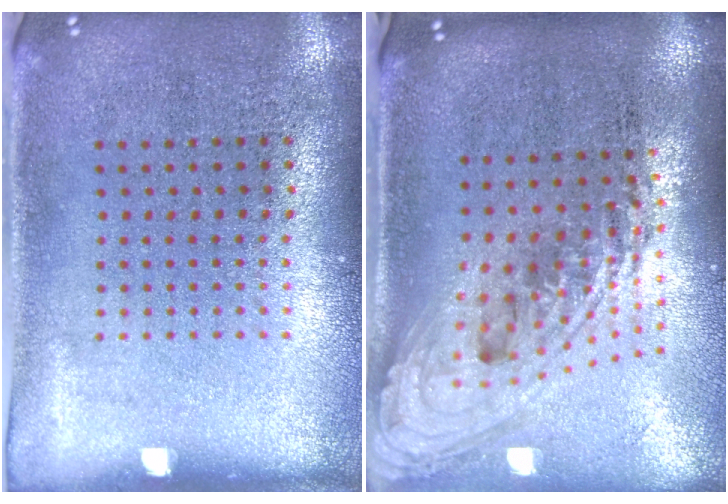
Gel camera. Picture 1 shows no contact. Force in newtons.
{"total": 2.4, "press": 1.7, "slide": 1.6}